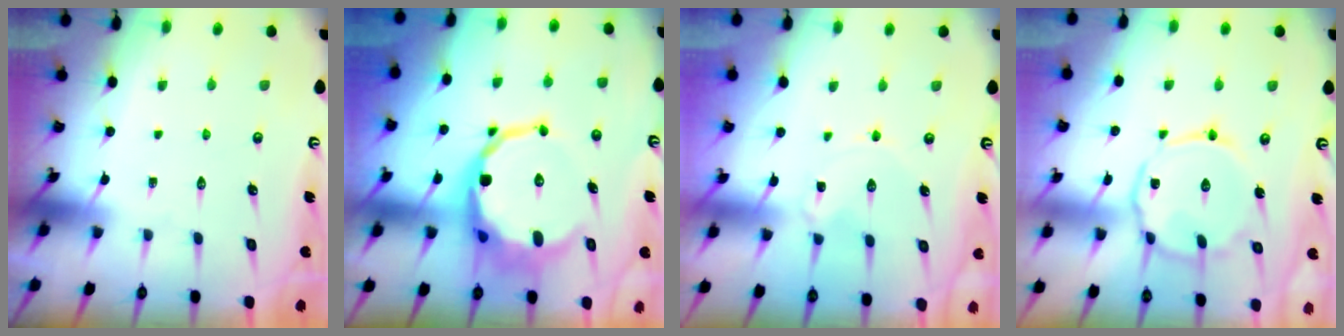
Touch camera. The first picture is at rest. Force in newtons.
{"total": 13.0, "press": 12.7, "slide": 3.0}
{"total": 0.8, "press": 0.8, "slide": 0.1}
{"total": 9.4, "press": 9.4, "slide": 0.8}